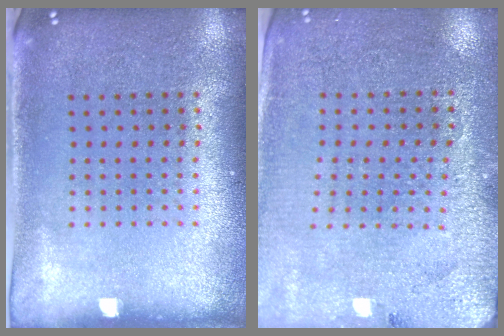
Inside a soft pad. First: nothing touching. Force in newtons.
{"total": 2.9, "press": 2.8, "slide": 0.4}